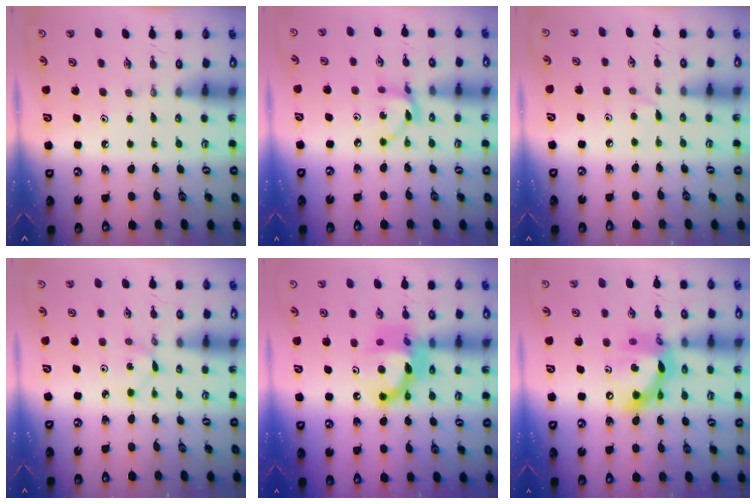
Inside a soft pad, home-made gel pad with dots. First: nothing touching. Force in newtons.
{"total": 6.2, "press": 6.2, "slide": 0.6}
{"total": 3.8, "press": 3.8, "slide": 0.6}
{"total": 1.2, "press": 1.2, "slide": 0.1}
{"total": 13.7, "press": 13.6, "slide": 1.4}
{"total": 13.0, "press": 12.9, "slide": 1.4}